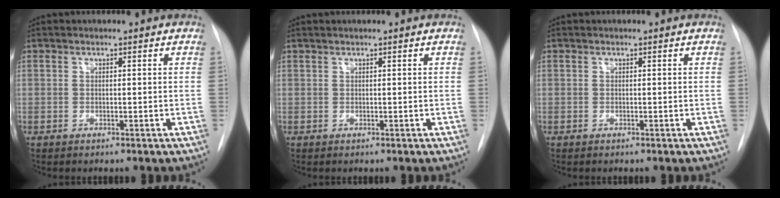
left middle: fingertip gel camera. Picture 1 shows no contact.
{"total": 0.6, "force": [0.4, -0.1, 0.4], "torque": [-0.011, 0.010, 0.013]}
{"total": 0.0}